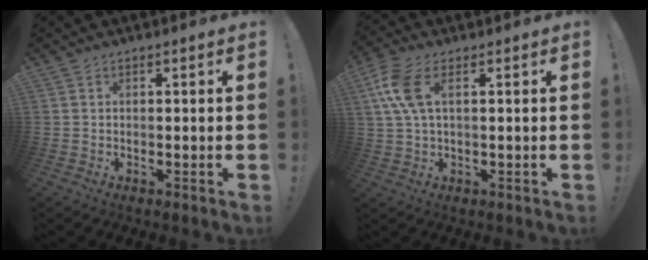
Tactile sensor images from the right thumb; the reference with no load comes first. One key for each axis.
{"total": 8.7, "fx": 2.4, "fy": 4.2, "fz": 7.2, "tx": -0.158, "ty": 0.005, "tz": 0.050}